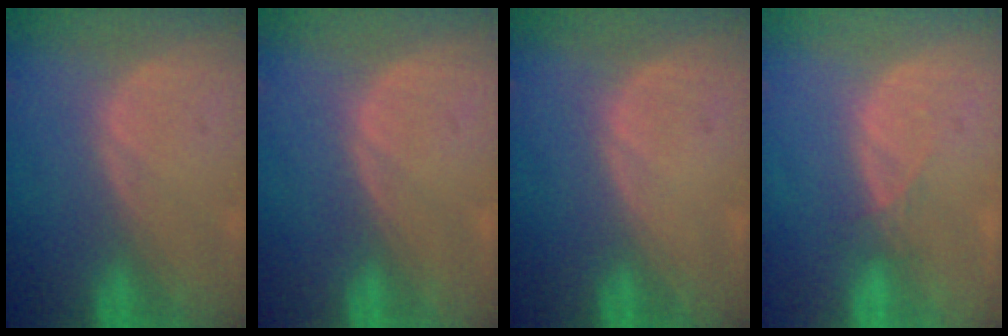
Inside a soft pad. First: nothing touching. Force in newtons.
{"total": 0.0}
{"total": 0.0}
{"total": 1.1, "press": 1.1, "slide": 0.2}